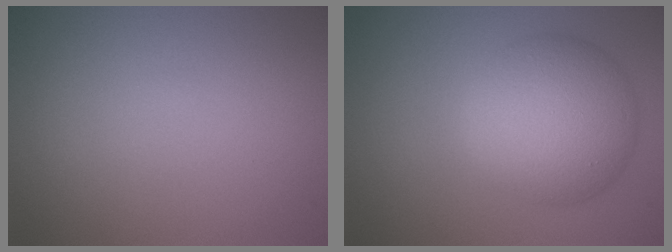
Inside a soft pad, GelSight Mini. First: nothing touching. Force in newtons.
{"total": 8.2, "press": 8.2, "slide": 0.4}